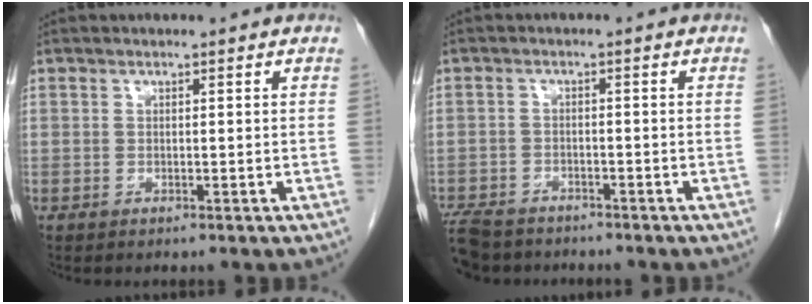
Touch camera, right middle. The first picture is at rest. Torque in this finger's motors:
{"motor_torque": [1.17, -0.97, 0.21, 0.07]}